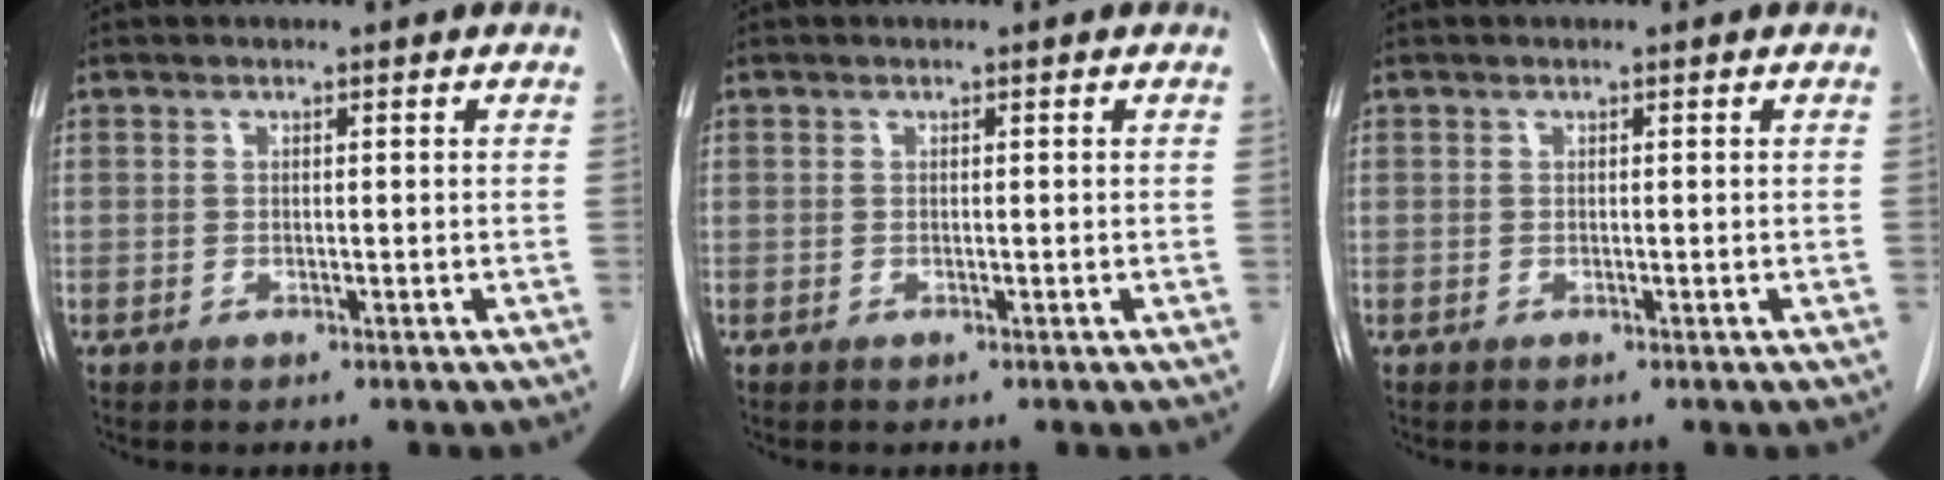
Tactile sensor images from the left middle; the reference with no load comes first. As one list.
[{"total": 0.0}, {"total": 0.0}]